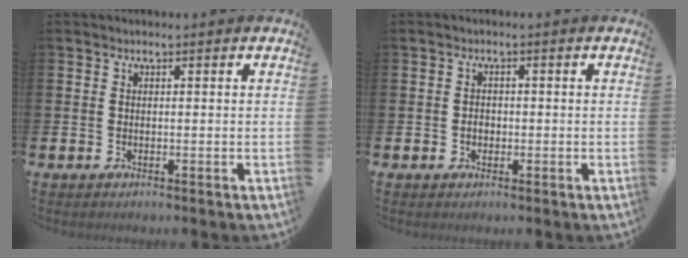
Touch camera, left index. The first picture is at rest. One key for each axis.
{"total": 1.3, "fx": -0.2, "fy": 1.1, "fz": 0.7, "tx": -0.003, "ty": 0.002, "tz": -0.009}